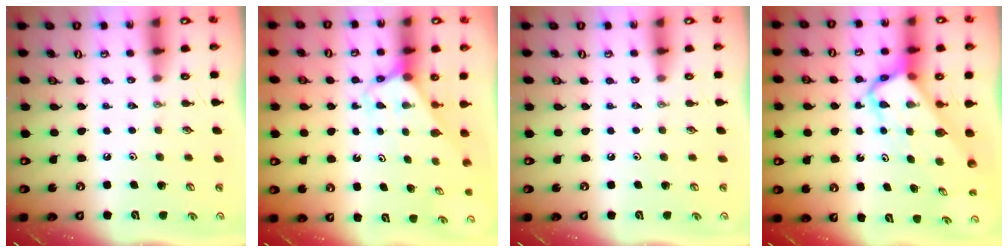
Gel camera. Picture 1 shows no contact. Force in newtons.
{"total": 2.7, "press": 2.7, "slide": 0.1}
{"total": 0.0}
{"total": 6.6, "press": 6.6, "slide": 0.3}